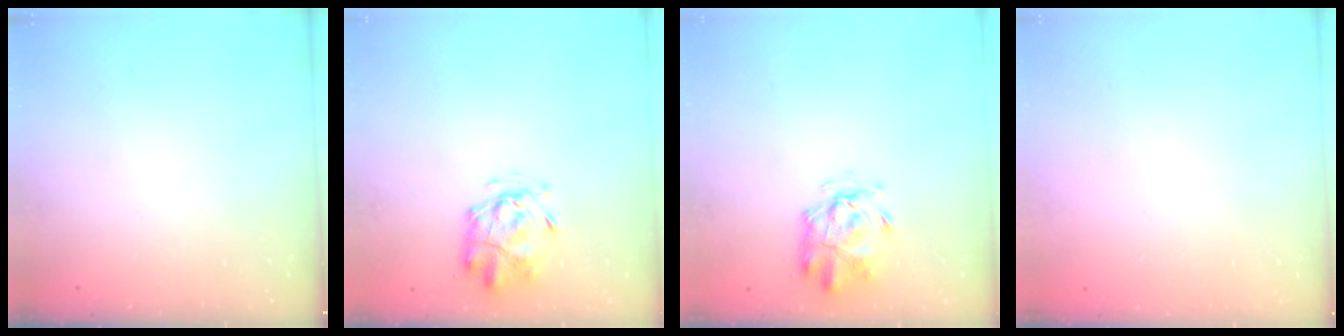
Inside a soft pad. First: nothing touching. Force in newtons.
{"total": 2.4, "press": 2.3, "slide": 0.5}
{"total": 2.6, "press": 2.4, "slide": 0.9}
{"total": 1.6, "press": 1.6, "slide": 0.2}